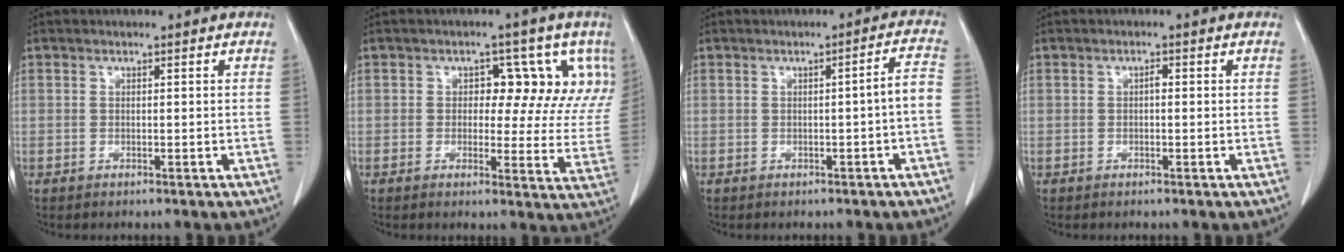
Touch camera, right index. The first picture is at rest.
{"total": 9.7, "force": [3.9, 5.8, 6.7], "torque": [-0.056, 0.011, 0.037]}
{"total": 3.2, "force": [-1.1, 0.0, 3.0], "torque": [-0.036, 0.011, -0.015]}
{"total": 0.7, "force": [0.0, 0.3, 0.7], "torque": [-0.012, 0.003, -0.001]}